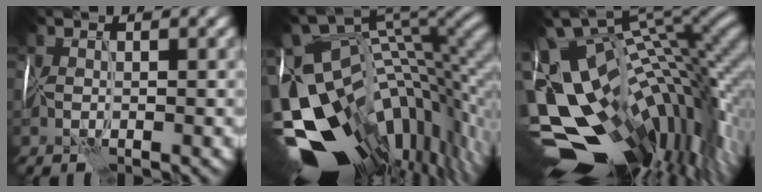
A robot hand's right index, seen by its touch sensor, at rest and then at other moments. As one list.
[{"total": 14.0, "force": [-6.4, 7.9, 9.7], "torque": [-0.148, 0.009, -0.074]}, {"total": 14.2, "force": [-4.4, 7.5, 11.2], "torque": [-0.164, -0.015, -0.033]}]